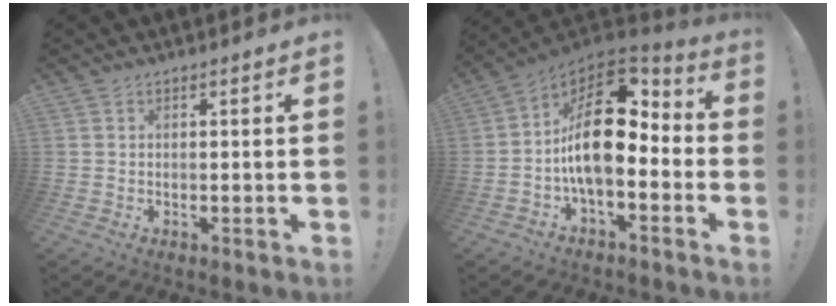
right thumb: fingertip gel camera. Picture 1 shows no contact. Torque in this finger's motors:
{"motor_torque": [2.65, 2.36, 0.31, -0.07, 0.23]}